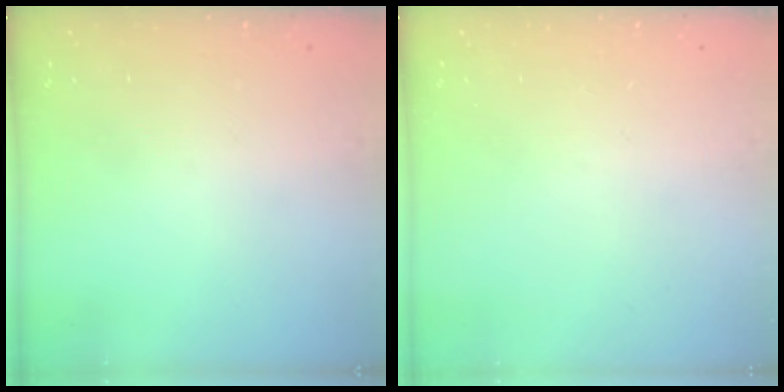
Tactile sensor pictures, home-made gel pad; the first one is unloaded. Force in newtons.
{"total": 0.0}